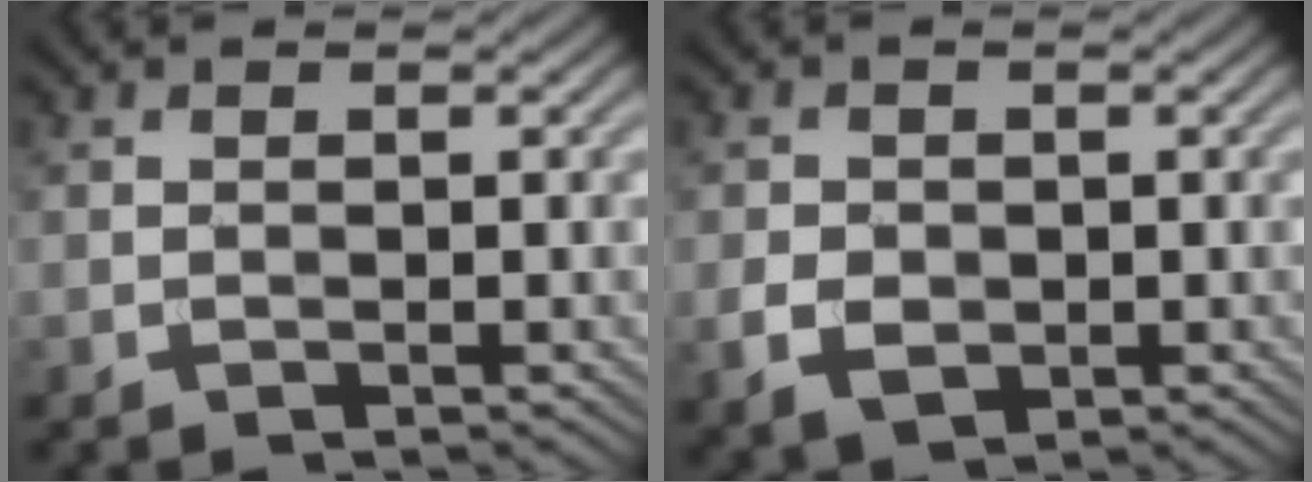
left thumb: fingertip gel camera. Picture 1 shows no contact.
{"total": 3.0, "force": [-0.6, 2.4, 1.7], "torque": [-0.040, -0.007, -0.012]}